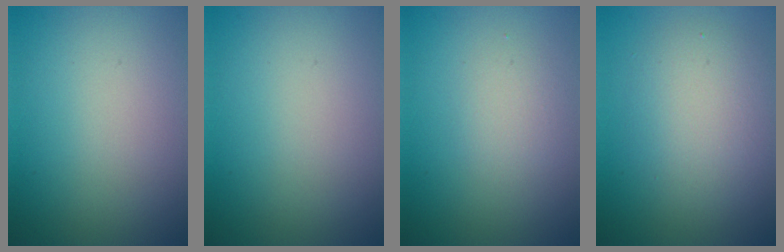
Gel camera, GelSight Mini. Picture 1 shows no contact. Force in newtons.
{"total": 0.0}
{"total": 1.5, "press": 1.5, "slide": 0.1}
{"total": 4.2, "press": 4.2, "slide": 0.1}